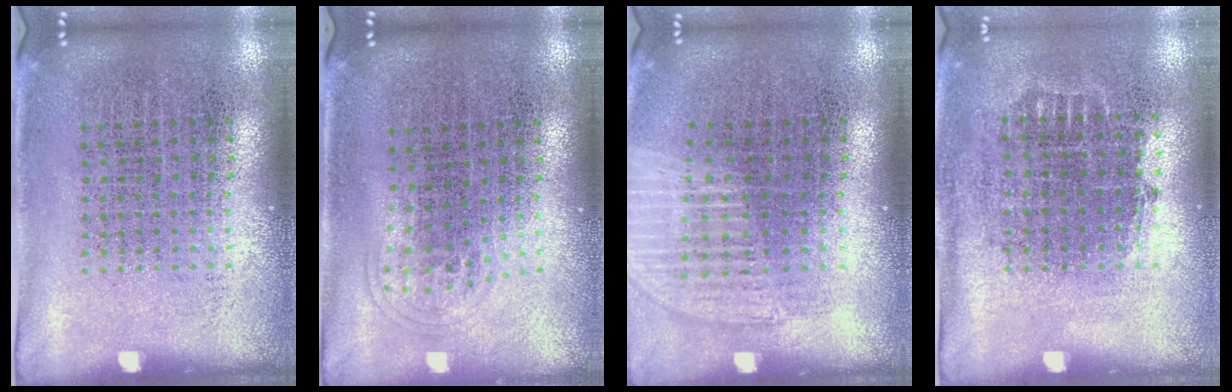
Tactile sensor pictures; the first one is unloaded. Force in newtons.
{"total": 1.0, "press": 0.7, "slide": 0.8}
{"total": 1.2, "press": 1.1, "slide": 0.4}
{"total": 0.7, "press": 0.6, "slide": 0.3}